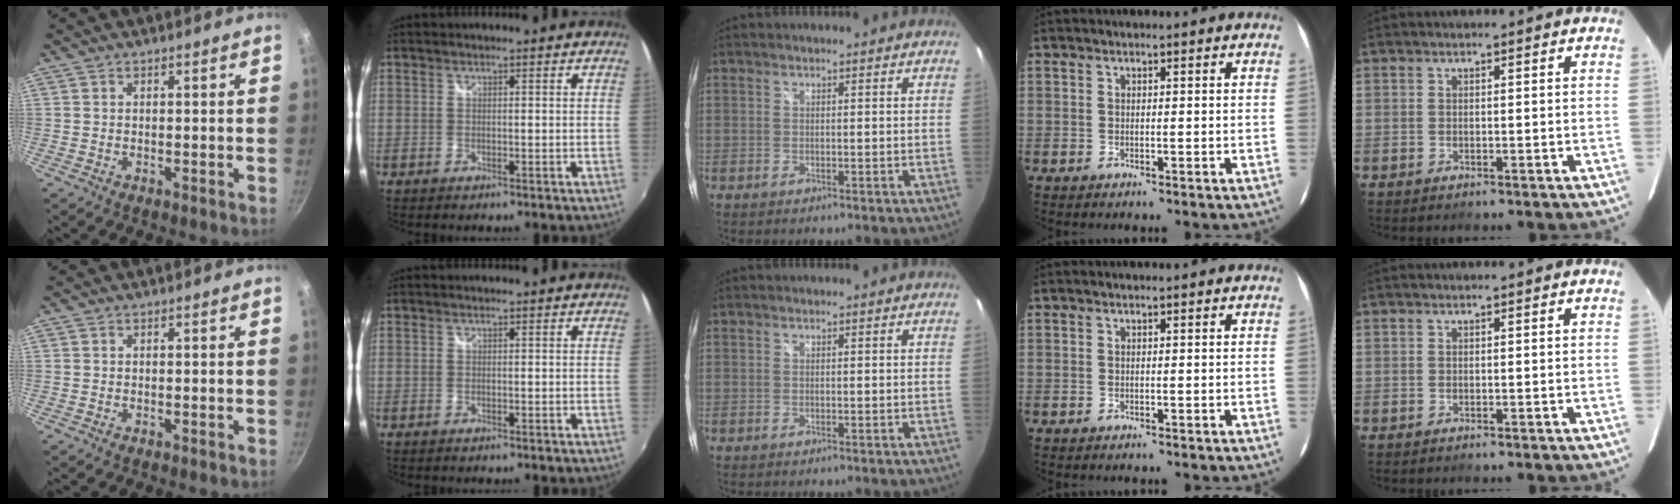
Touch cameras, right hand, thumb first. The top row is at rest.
{}